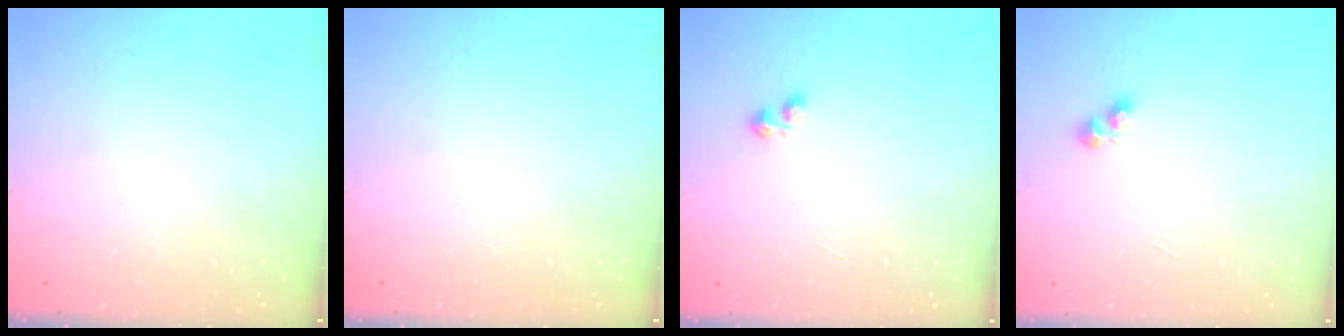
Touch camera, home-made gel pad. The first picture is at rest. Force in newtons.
{"total": 0.0}
{"total": 1.8, "press": 1.7, "slide": 0.5}
{"total": 3.7, "press": 3.7, "slide": 0.5}